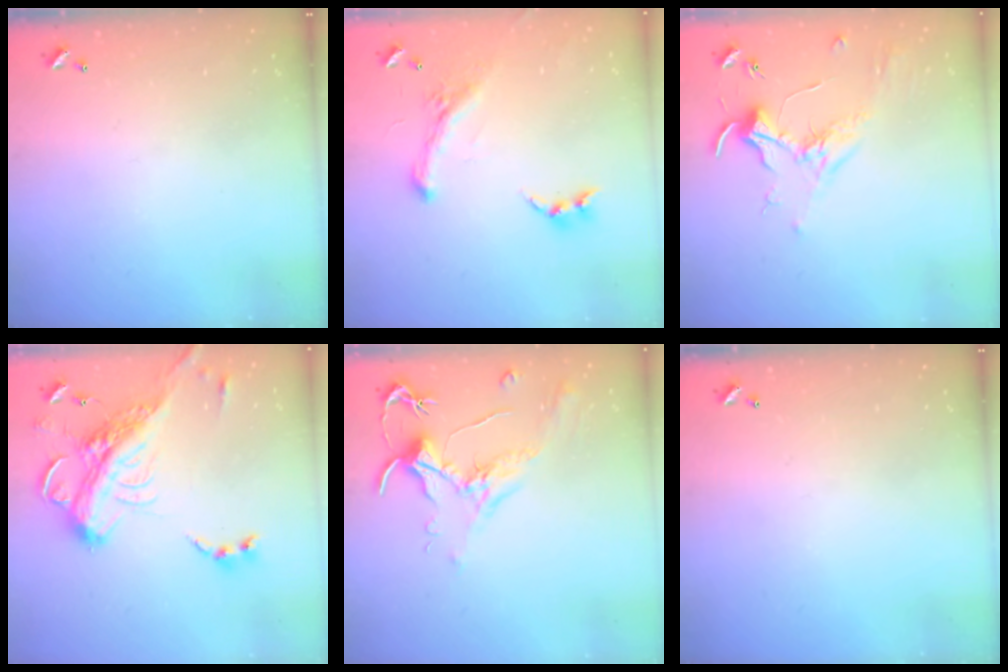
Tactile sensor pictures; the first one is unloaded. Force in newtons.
{"total": 1.7, "press": 1.1, "slide": 1.2}
{"total": 1.7, "press": 1.5, "slide": 0.7}
{"total": 10.6, "press": 10.4, "slide": 2.2}
{"total": 1.9, "press": 1.9, "slide": 0.6}
{"total": 0.0}